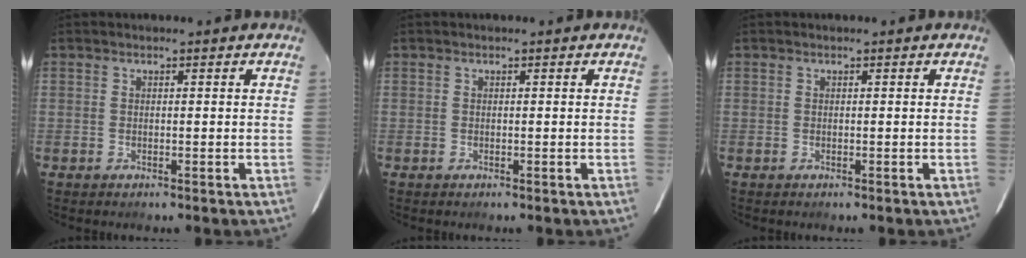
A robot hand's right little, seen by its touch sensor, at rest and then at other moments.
{"total": 0.0}
{"total": 0.0}